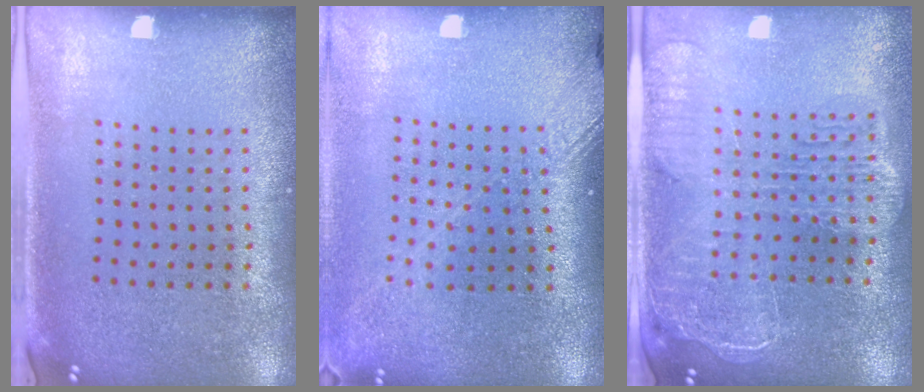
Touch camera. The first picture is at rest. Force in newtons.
{"total": 1.8, "press": 1.4, "slide": 1.1}
{"total": 2.5, "press": 2.2, "slide": 1.3}